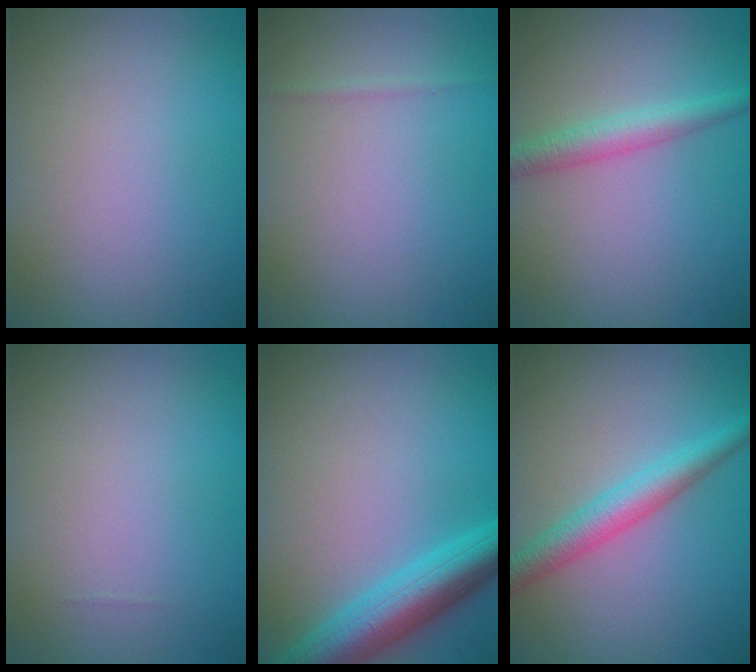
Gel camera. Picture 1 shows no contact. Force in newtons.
{"total": 0.5, "press": 0.5, "slide": 0.0}
{"total": 2.6, "press": 2.6, "slide": 0.1}
{"total": 0.0}
{"total": 6.1, "press": 6.1, "slide": 0.2}
{"total": 3.6, "press": 3.6, "slide": 0.1}